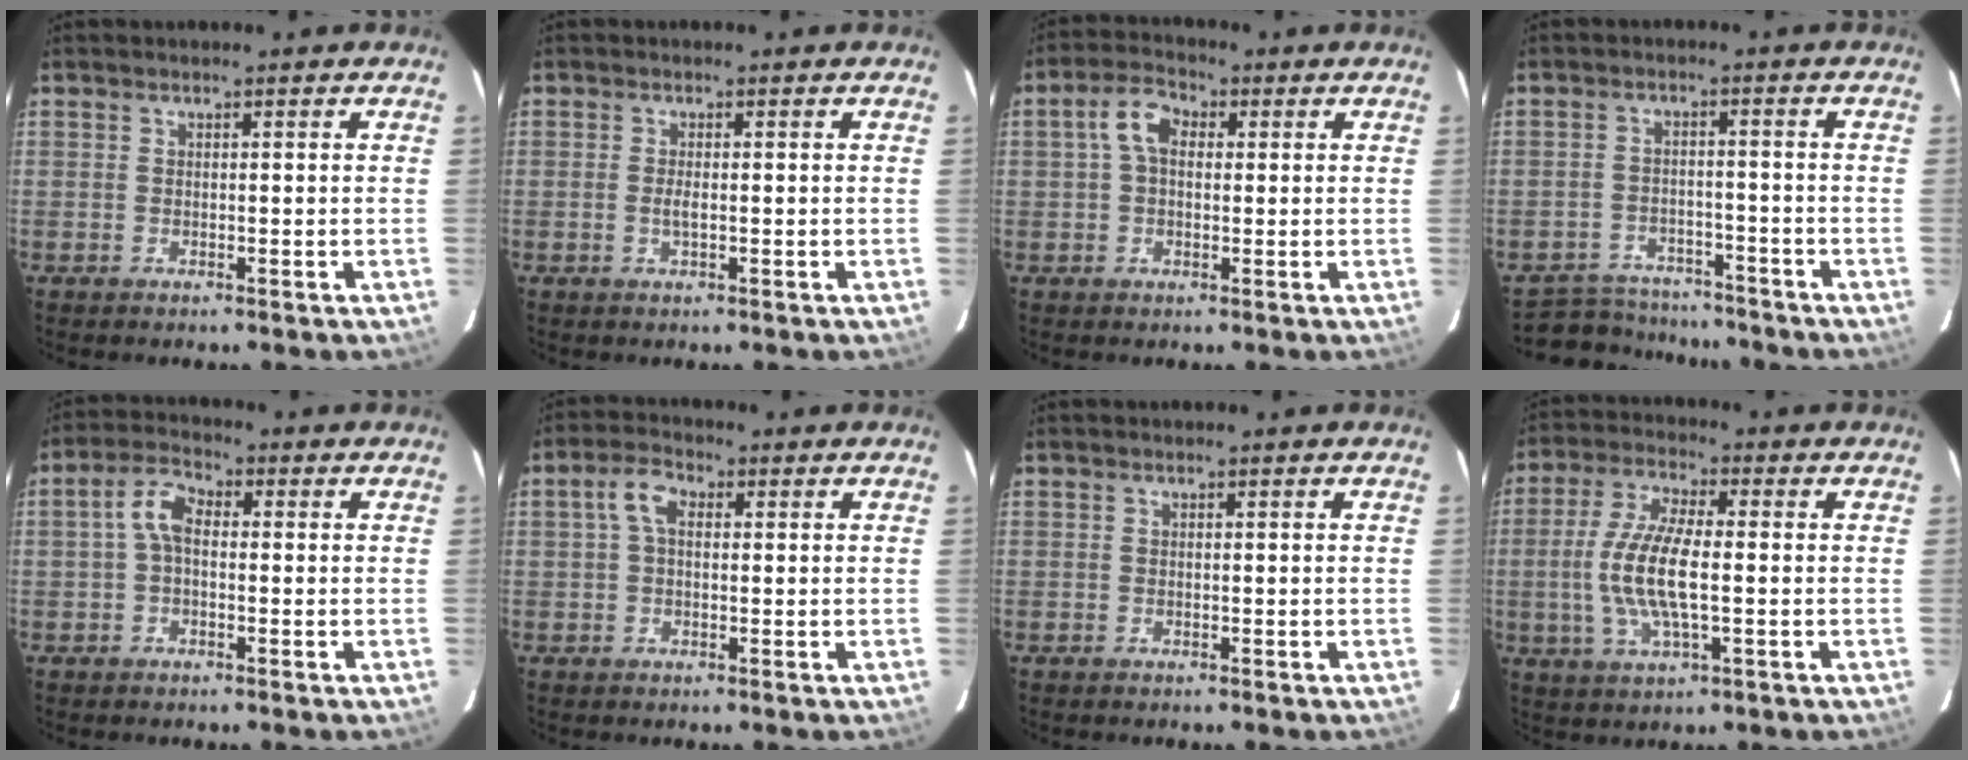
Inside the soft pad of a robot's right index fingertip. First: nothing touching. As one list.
[{"total": 1.4, "force": [-0.2, 0.4, 1.3], "torque": [-0.026, -0.003, -0.004]}, {"total": 5.3, "force": [0.9, 3.4, 3.9], "torque": [-0.077, 0.021, 0.016]}, {"total": 10.6, "force": [-9.5, 4.4, 2.0], "torque": [-0.060, 0.016, -0.133]}, {"total": 4.4, "force": [-0.1, 2.6, 3.6], "torque": [-0.076, 0.018, -0.002]}, {"total": 4.1, "force": [0.8, 2.5, 3.2], "torque": [-0.064, 0.016, 0.014]}, {"total": 0.0}, {"total": 11.1, "force": [-0.9, 3.2, 10.6], "torque": [-0.220, -0.001, -0.019]}]